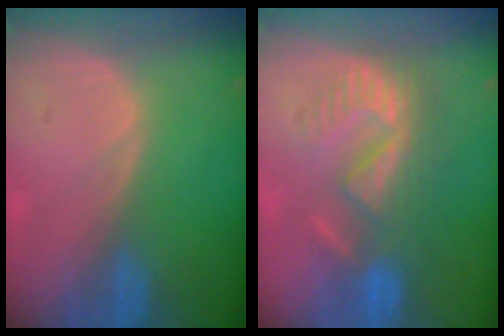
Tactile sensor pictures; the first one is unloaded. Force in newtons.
{"total": 9.0, "press": 8.3, "slide": 3.5}